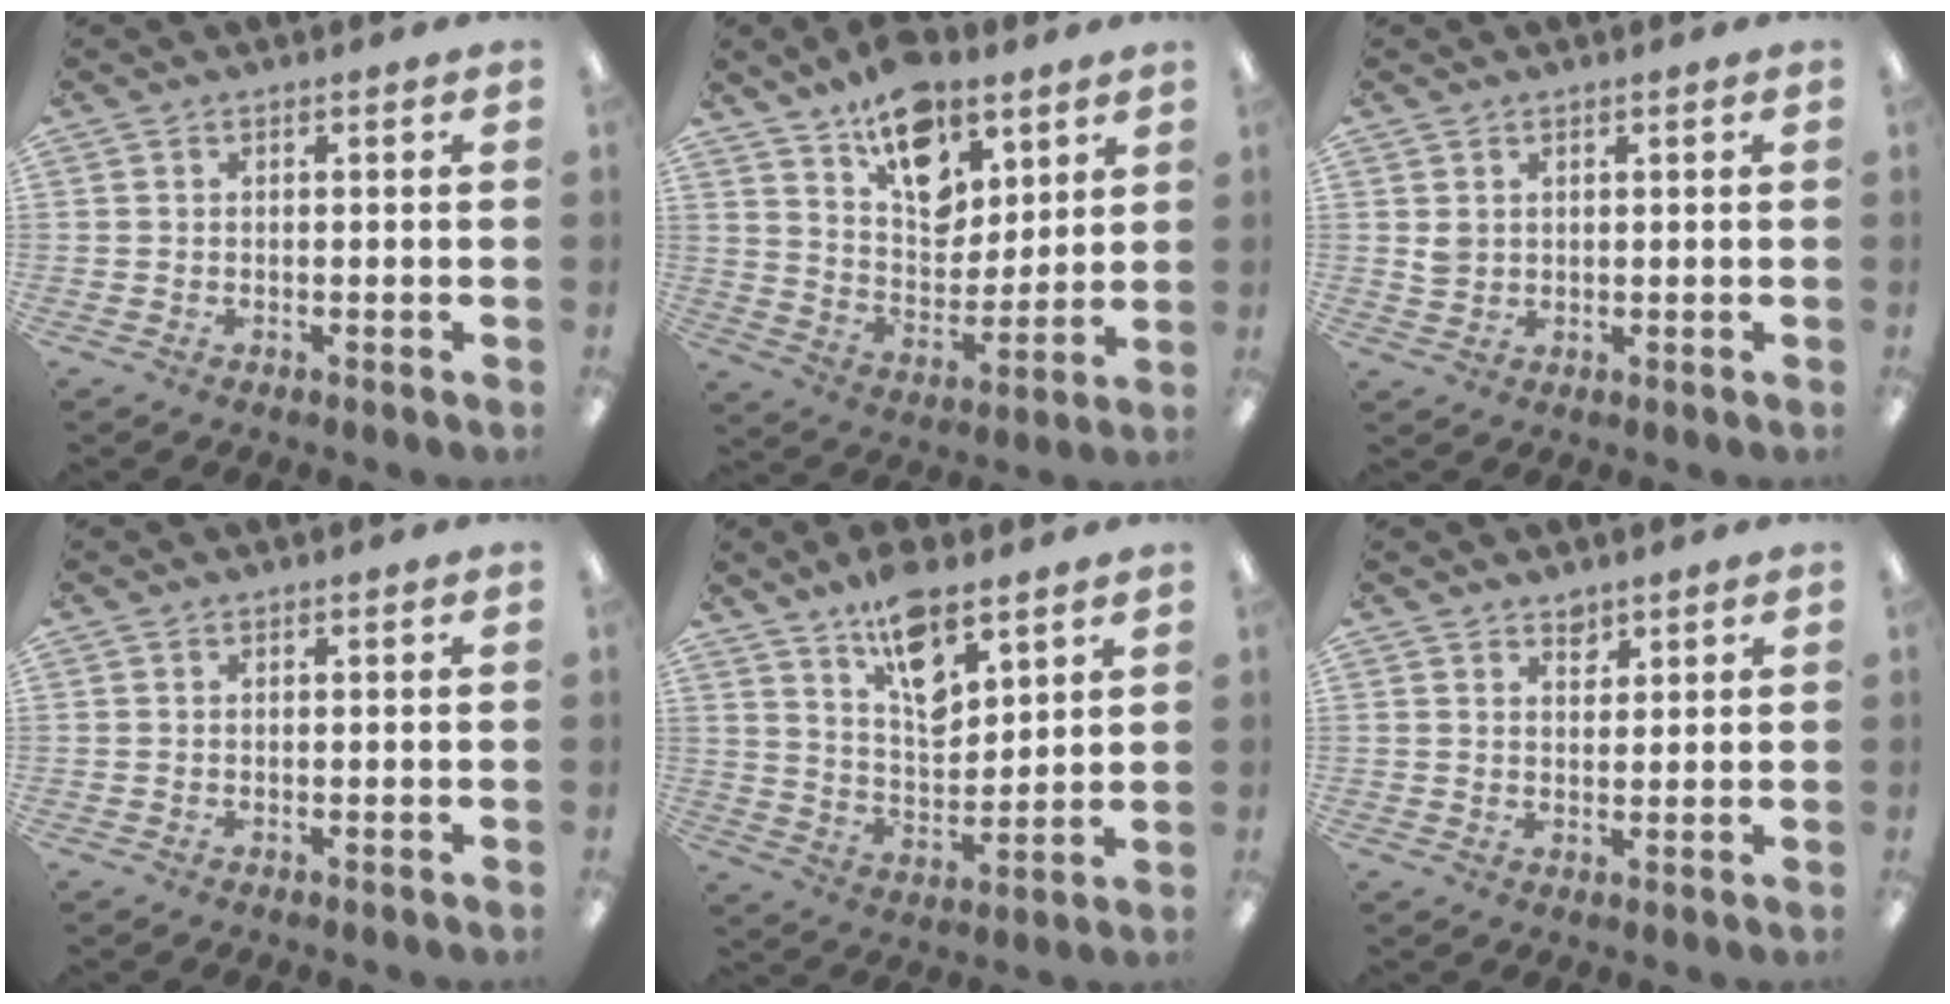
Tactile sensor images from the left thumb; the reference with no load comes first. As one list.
[{"total": 15.5, "force": [10.6, 8.9, 7.0], "torque": [-0.103, -0.063, 0.191]}, {"total": 2.3, "force": [1.0, 1.8, 0.9], "torque": [-0.020, 0.002, 0.019]}, {"total": 0.0}, {"total": 12.5, "force": [8.9, 5.2, 7.0], "torque": [-0.112, -0.048, 0.158]}, {"total": 2.6, "force": [2.3, 1.2, 0.5], "torque": [0.003, -0.016, 0.040]}]